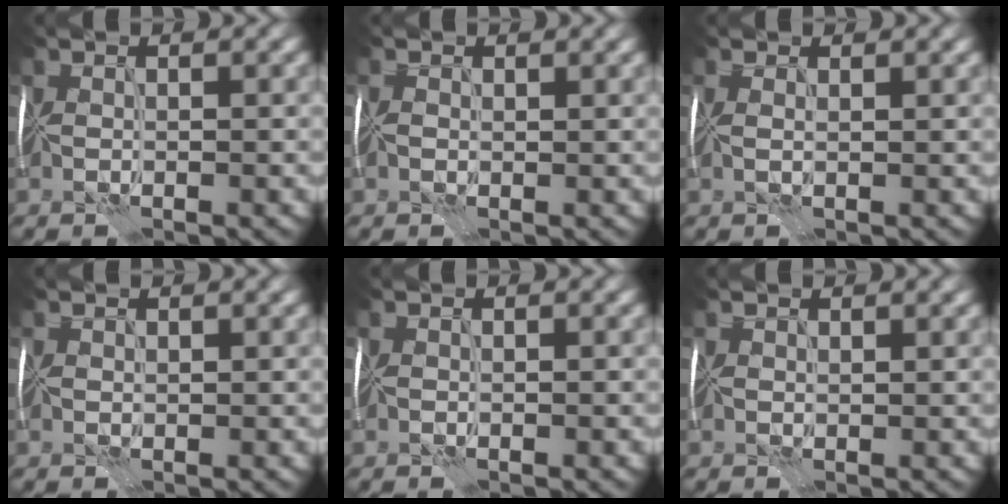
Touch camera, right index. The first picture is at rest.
{"total": 0.8, "force": [0.1, 0.7, 0.4], "torque": [-0.008, 0.005, -0.004]}
{"total": 1.1, "force": [0.7, 0.4, 0.7], "torque": [-0.008, 0.011, 0.002]}
{"total": 0.9, "force": [0.7, 0.6, 0.2], "torque": [-0.008, 0.005, 0.006]}
{"total": 0.0}
{"total": 1.3, "force": [1.0, 0.7, 0.3], "torque": [-0.011, 0.004, 0.011]}